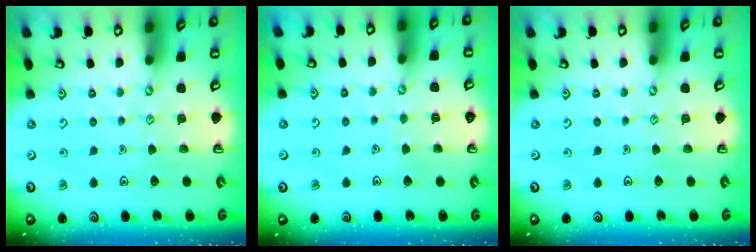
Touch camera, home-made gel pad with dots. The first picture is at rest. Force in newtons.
{"total": 1.7, "press": 1.7, "slide": 0.1}
{"total": 0.0}